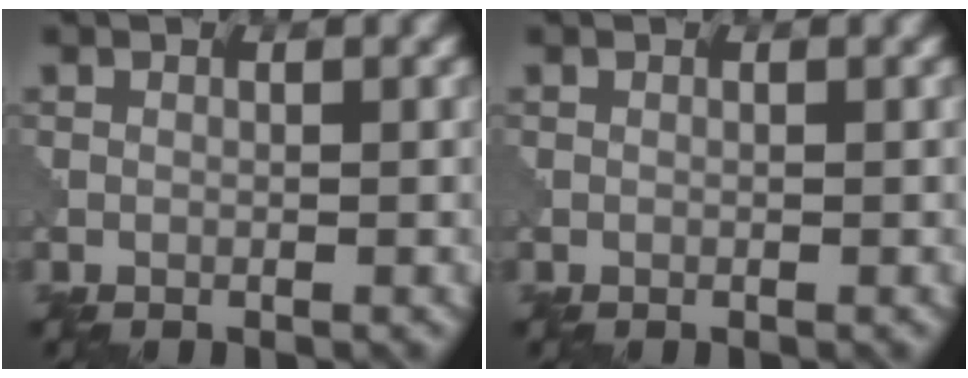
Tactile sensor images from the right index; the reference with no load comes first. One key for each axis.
{"total": 0.0}